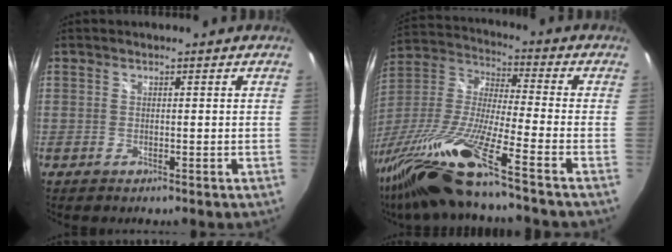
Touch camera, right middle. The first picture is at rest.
{"total": 20.6, "force": [-15.4, -1.1, 13.6], "torque": [-0.263, -0.047, -0.295]}